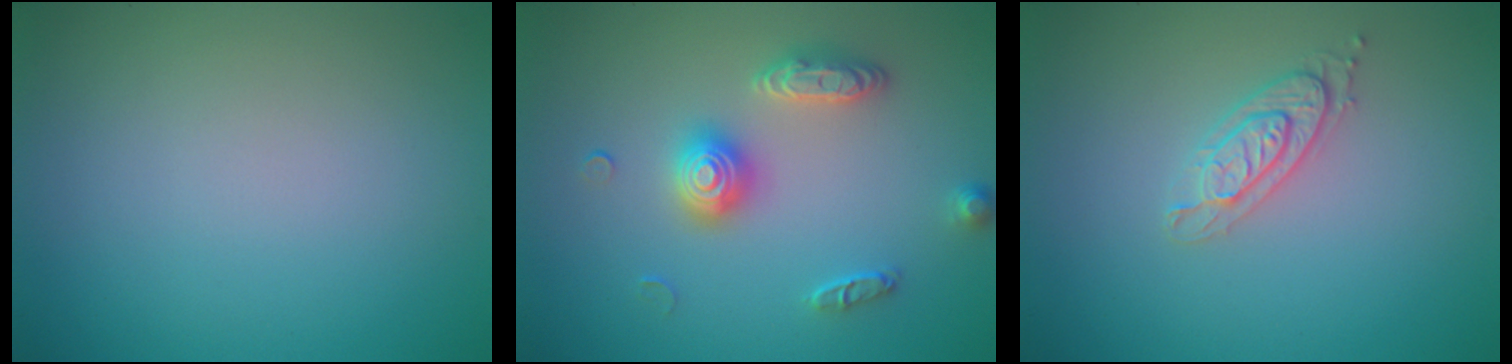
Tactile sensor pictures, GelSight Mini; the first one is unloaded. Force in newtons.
{"total": 3.0, "press": 3.0, "slide": 0.4}
{"total": 2.1, "press": 2.1, "slide": 0.4}